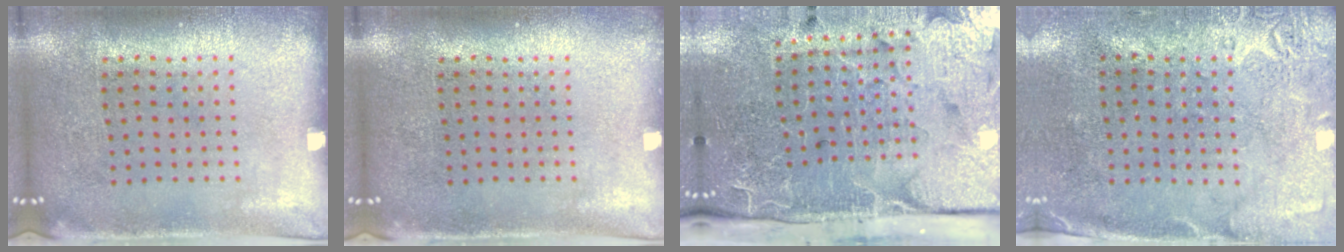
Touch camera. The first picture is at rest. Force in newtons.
{"total": 0.5, "press": 0.5, "slide": 0.2}
{"total": 4.8, "press": 4.0, "slide": 2.6}
{"total": 2.8, "press": 2.2, "slide": 1.7}